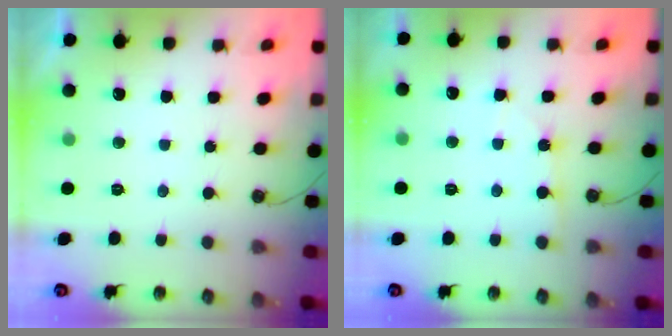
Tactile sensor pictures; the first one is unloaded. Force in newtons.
{"total": 6.2, "press": 6.2, "slide": 0.5}